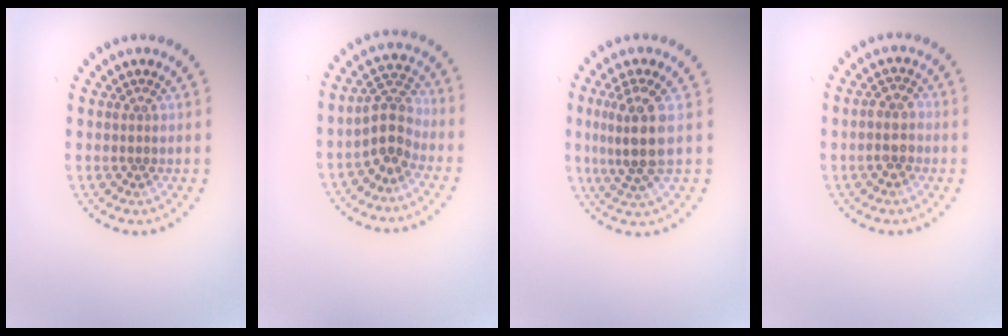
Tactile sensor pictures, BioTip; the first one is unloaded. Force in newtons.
{"total": 3.0, "press": 2.7, "slide": 1.4}
{"total": 4.1, "press": 3.6, "slide": 1.9}
{"total": 2.4, "press": 2.2, "slide": 1.0}